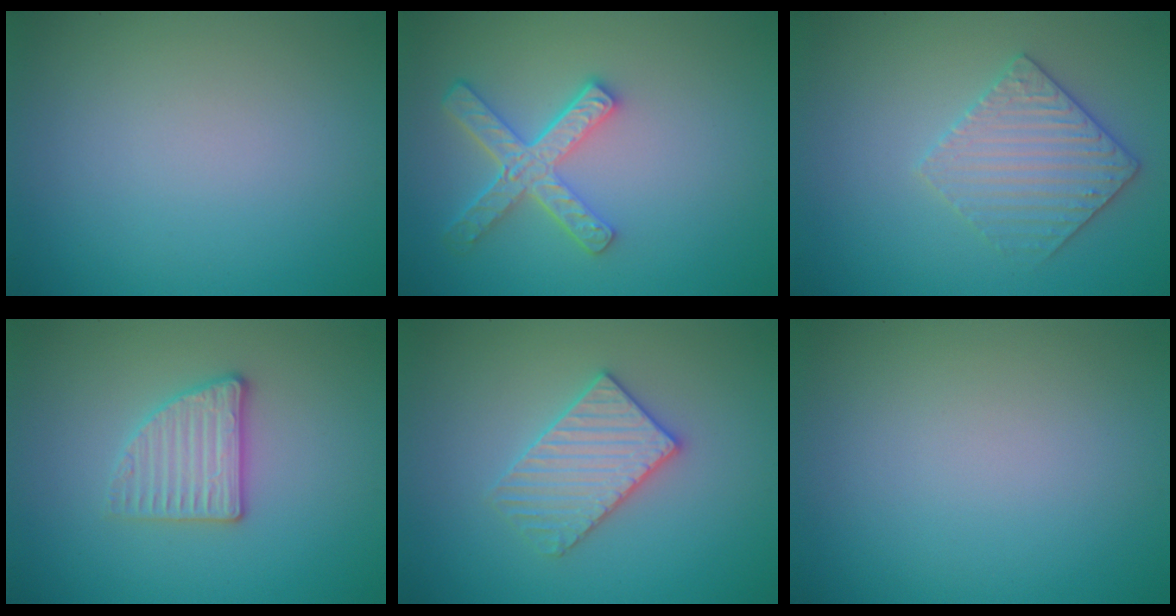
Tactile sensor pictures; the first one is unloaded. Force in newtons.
{"total": 5.0, "press": 3.9, "slide": 3.1}
{"total": 3.2, "press": 3.0, "slide": 1.1}
{"total": 3.0, "press": 2.8, "slide": 1.2}
{"total": 3.1, "press": 3.1, "slide": 0.4}
{"total": 0.0}